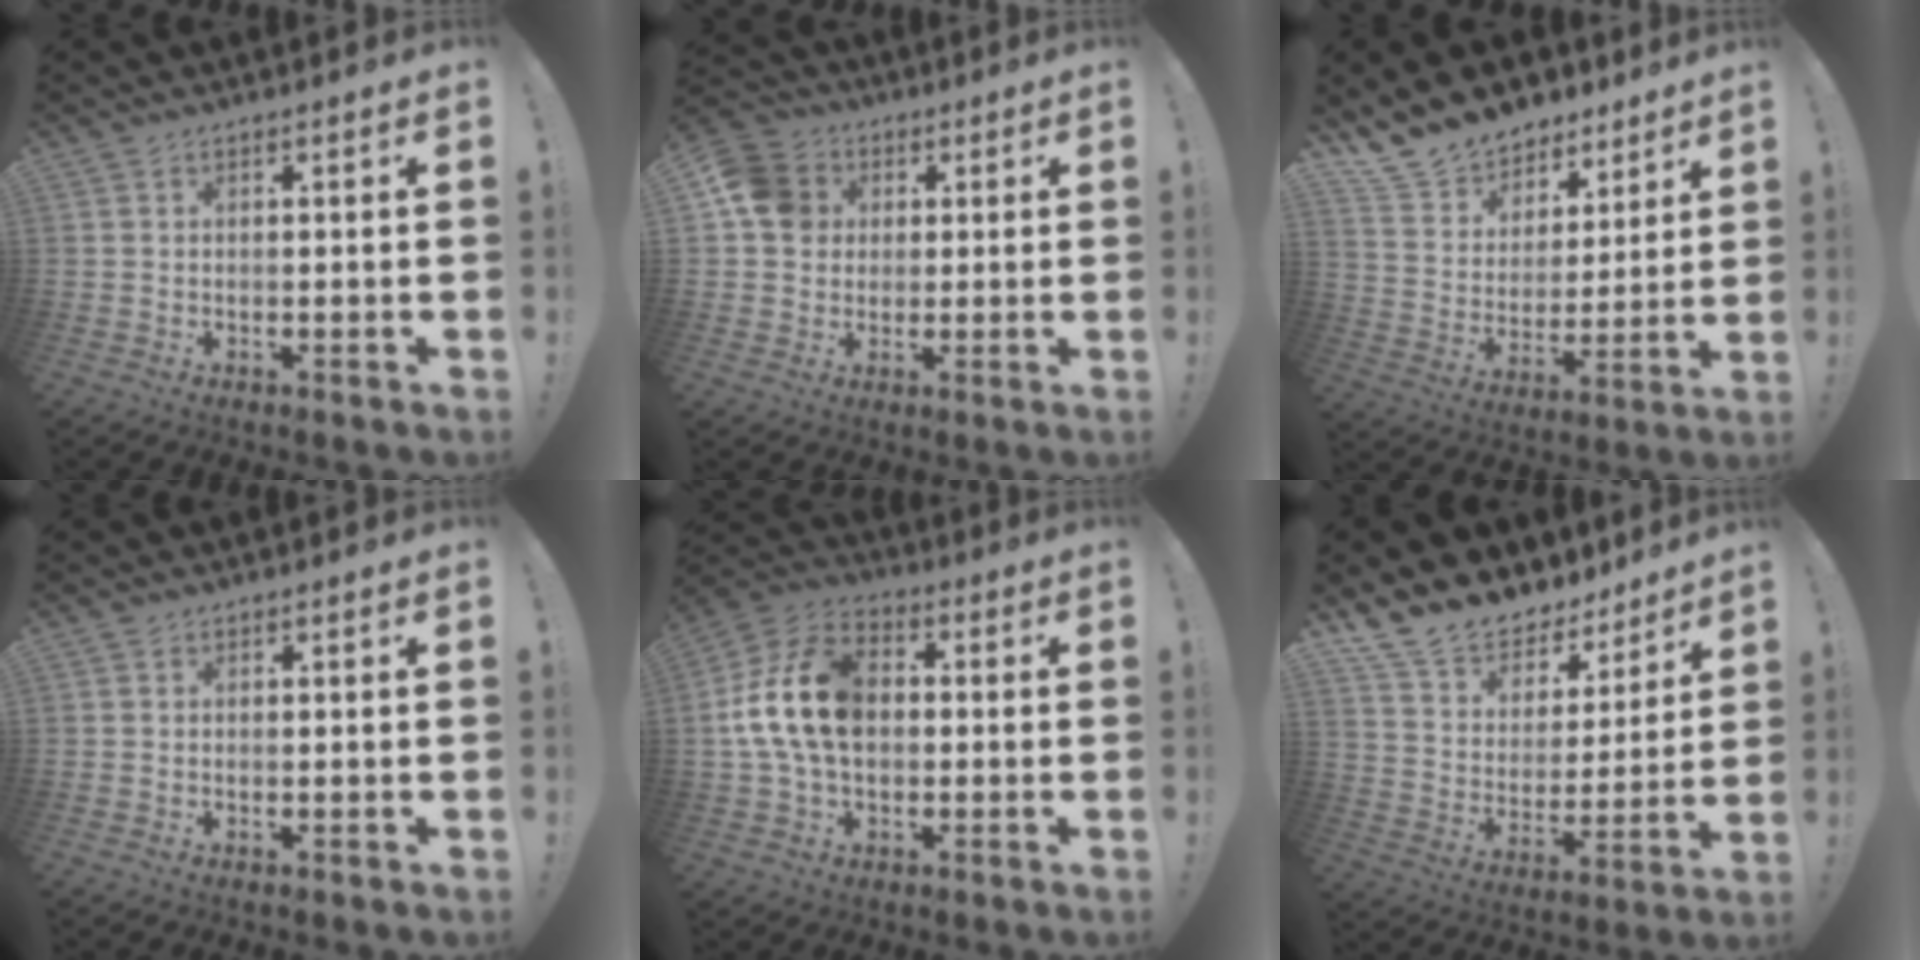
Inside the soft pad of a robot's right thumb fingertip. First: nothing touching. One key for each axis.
{"total": 11.0, "fx": 2.4, "fy": 9.6, "fz": 4.8, "tx": -0.065, "ty": -0.001, "tz": 0.049}
{"total": 13.1, "fx": 10.9, "fy": 7.0, "fz": 1.9, "tx": -0.046, "ty": -0.088, "tz": 0.205}
{"total": 0.0}
{"total": 17.0, "fx": 0.7, "fy": 11.9, "fz": 12.2, "tx": -0.217, "ty": 0.020, "tz": 0.017}
{"total": 13.4, "fx": 11.5, "fy": 6.3, "fz": 2.8, "tx": -0.067, "ty": -0.094, "tz": 0.214}